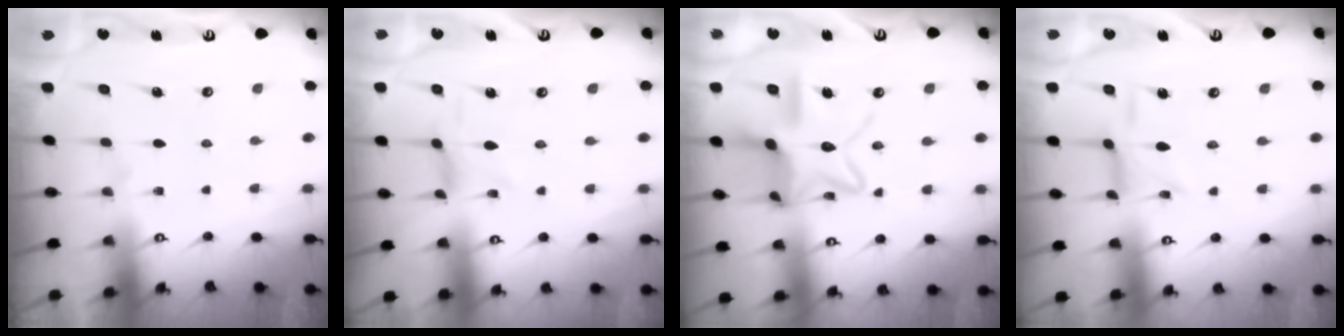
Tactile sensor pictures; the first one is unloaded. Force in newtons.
{"total": 1.0, "press": 1.0, "slide": 0.2}
{"total": 15.0, "press": 15.0, "slide": 1.3}
{"total": 3.8, "press": 3.8, "slide": 0.2}